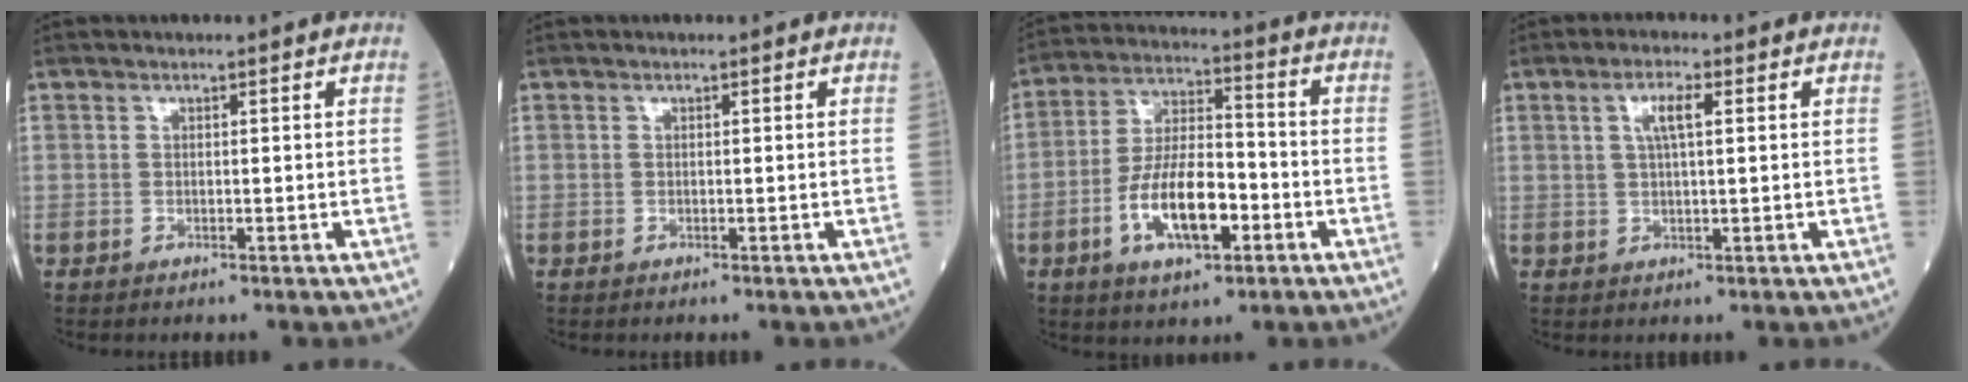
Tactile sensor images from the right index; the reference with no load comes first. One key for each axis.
{"total": 0.0}
{"total": 11.8, "fx": -4.1, "fy": 4.3, "fz": 10.2, "tx": -0.198, "ty": 0.007, "tz": -0.074}
{"total": 3.6, "fx": 1.2, "fy": 0.7, "fz": 3.4, "tx": -0.066, "ty": 0.006, "tz": 0.024}